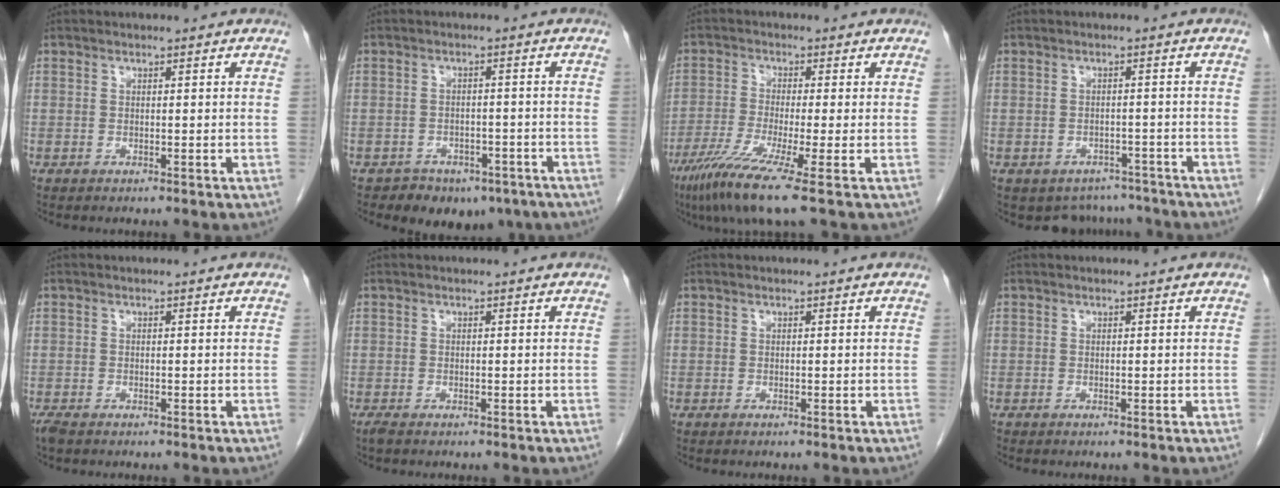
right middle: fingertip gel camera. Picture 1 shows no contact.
{"total": 7.6, "force": [-5.3, 4.9, 2.3], "torque": [-0.023, 0.013, -0.062]}
{"total": 9.2, "force": [-5.4, -0.9, 7.3], "torque": [-0.139, -0.033, -0.099]}
{"total": 6.5, "force": [-5.6, 3.3, -0.1], "torque": [0.010, 0.017, -0.066]}
{"total": 1.7, "force": [-1.3, 0.7, 0.9], "torque": [-0.023, -0.005, -0.021]}
{"total": 0.8, "force": [-0.7, 0.2, 0.4], "torque": [-0.015, -0.004, -0.012]}
{"total": 0.0}
{"total": 0.0}